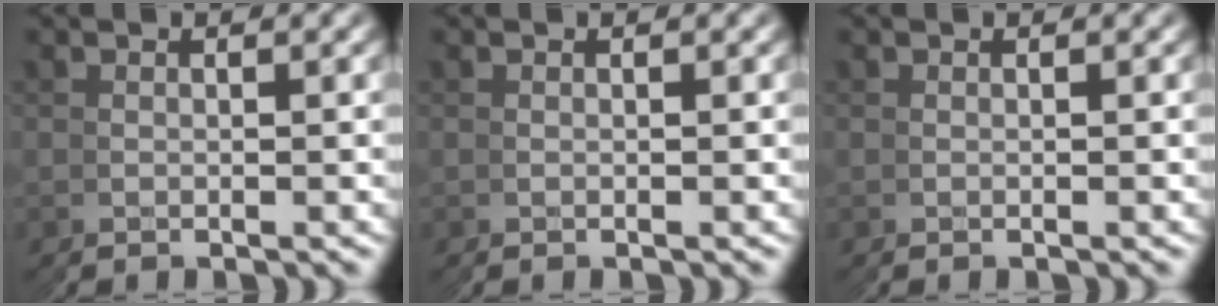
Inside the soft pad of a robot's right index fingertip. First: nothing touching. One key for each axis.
{"total": 0.0}
{"total": 0.0}